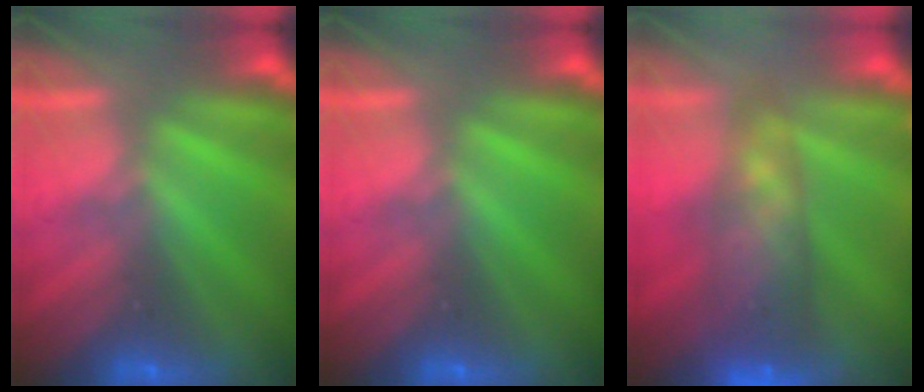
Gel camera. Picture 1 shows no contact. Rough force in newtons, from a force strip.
{"total": 0.0}
{"total": 9.3}